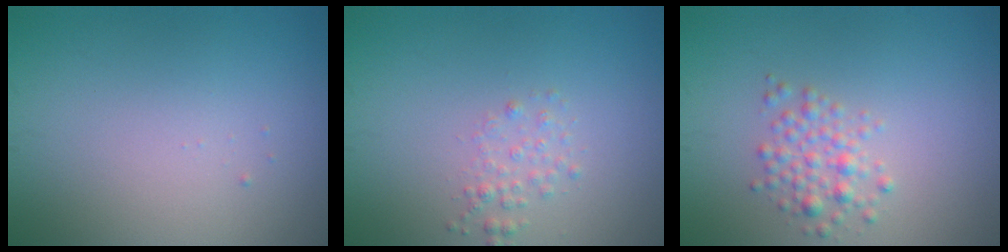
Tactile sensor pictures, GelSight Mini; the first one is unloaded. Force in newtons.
{"total": 1.3, "press": 1.3, "slide": 0.1}
{"total": 2.1, "press": 2.1, "slide": 0.2}